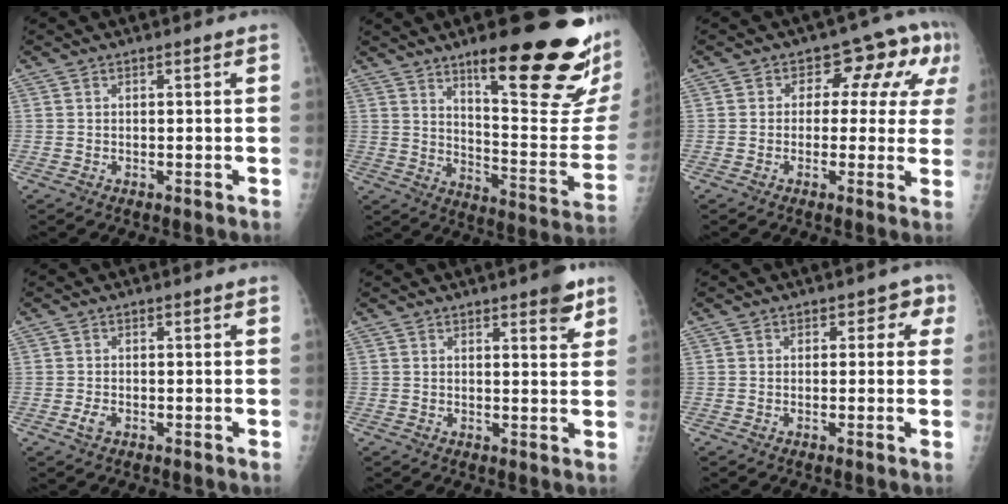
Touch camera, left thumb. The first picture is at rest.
{"total": 26.3, "force": [15.4, 5.7, 20.5], "torque": [-0.239, -0.084, 0.234]}
{"total": 10.8, "force": [2.8, 6.9, 7.8], "torque": [-0.040, 0.024, 0.025]}
{"total": 1.8, "force": [-0.8, 1.1, 1.2], "torque": [-0.025, 0.000, -0.017]}
{"total": 4.7, "force": [2.9, 1.5, 3.3], "torque": [-0.031, -0.014, 0.032]}
{"total": 3.1, "force": [0.7, 2.6, 1.6], "torque": [0.021, 0.007, -0.005]}